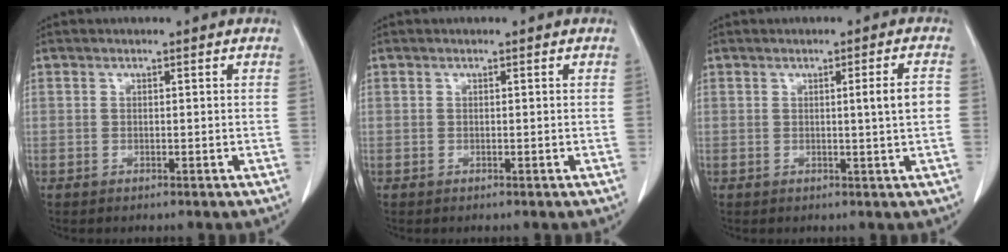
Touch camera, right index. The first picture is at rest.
{"total": 0.0}
{"total": 3.7, "force": [0.1, -0.5, 3.6], "torque": [-0.053, -0.002, 0.002]}